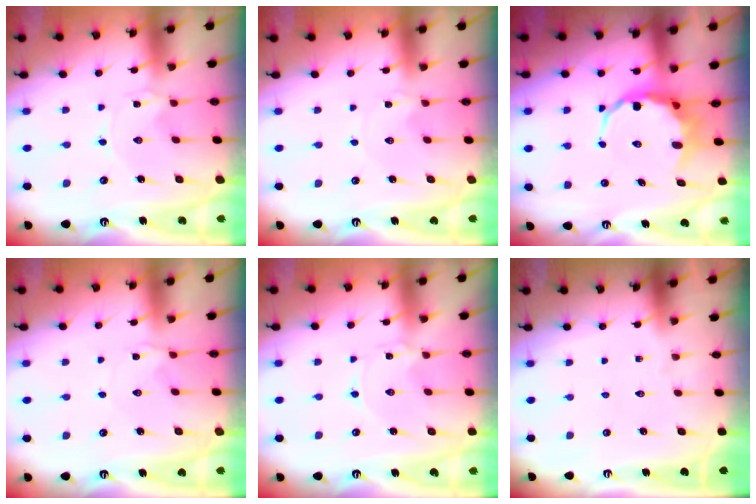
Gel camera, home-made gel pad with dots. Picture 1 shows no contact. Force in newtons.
{"total": 0.0}
{"total": 7.5, "press": 7.3, "slide": 2.0}
{"total": 1.1, "press": 1.0, "slide": 0.3}
{"total": 0.0}
{"total": 0.0}